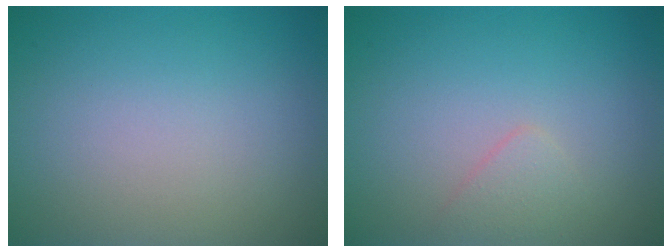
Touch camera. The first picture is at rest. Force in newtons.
{"total": 1.2, "press": 1.2, "slide": 0.1}